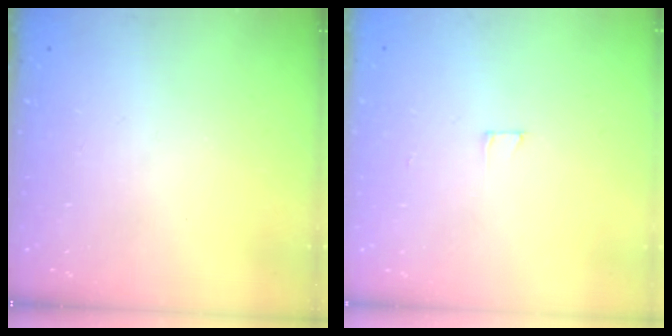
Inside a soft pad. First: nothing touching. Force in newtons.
{"total": 2.5, "press": 2.5, "slide": 0.2}